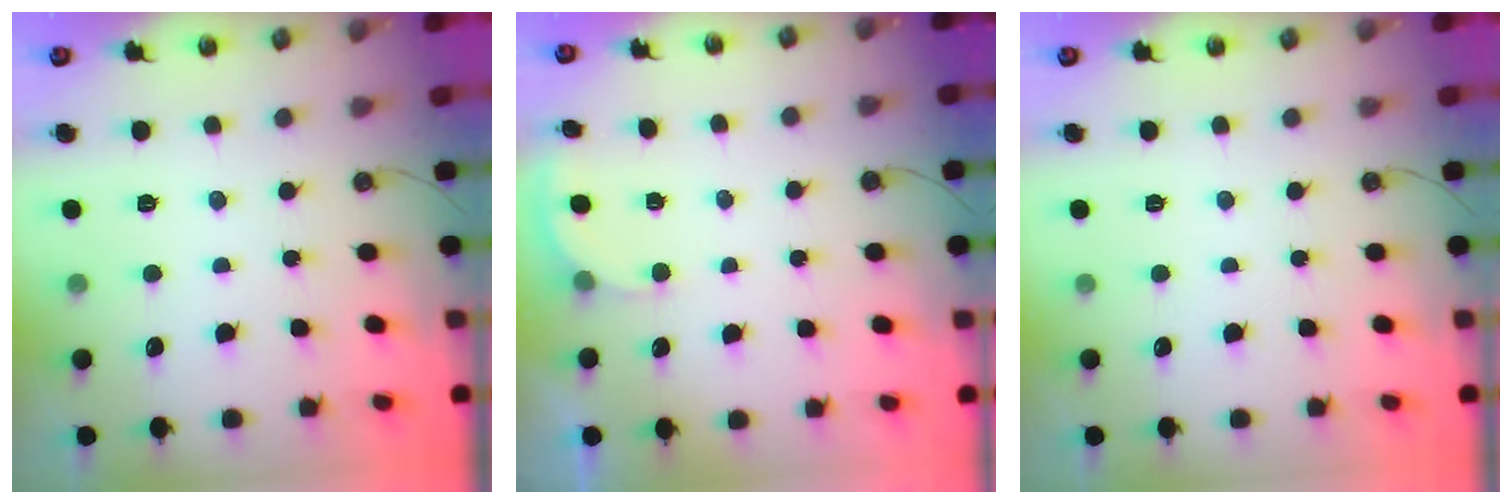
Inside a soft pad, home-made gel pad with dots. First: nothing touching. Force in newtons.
{"total": 2.5, "press": 2.4, "slide": 0.4}
{"total": 0.0}